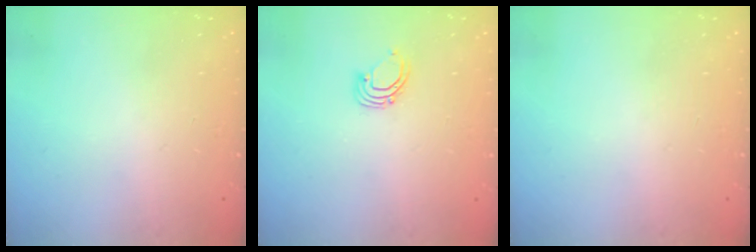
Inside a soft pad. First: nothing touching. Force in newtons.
{"total": 2.9, "press": 2.9, "slide": 0.3}
{"total": 0.0}